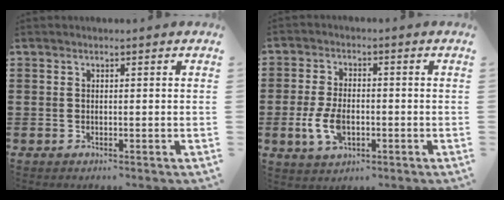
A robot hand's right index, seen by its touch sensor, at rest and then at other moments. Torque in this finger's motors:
{"motor_torque": [2.14, 0.00, 1.05, -0.21]}